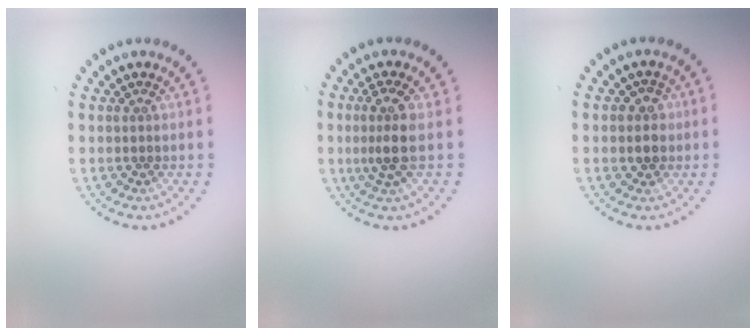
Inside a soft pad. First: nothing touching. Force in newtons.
{"total": 2.8, "press": 2.4, "slide": 1.3}
{"total": 2.0, "press": 1.9, "slide": 0.8}